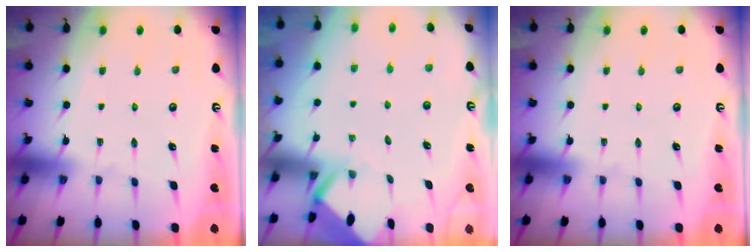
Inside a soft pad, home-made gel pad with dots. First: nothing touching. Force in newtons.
{"total": 3.7, "press": 3.7, "slide": 0.2}
{"total": 0.0}